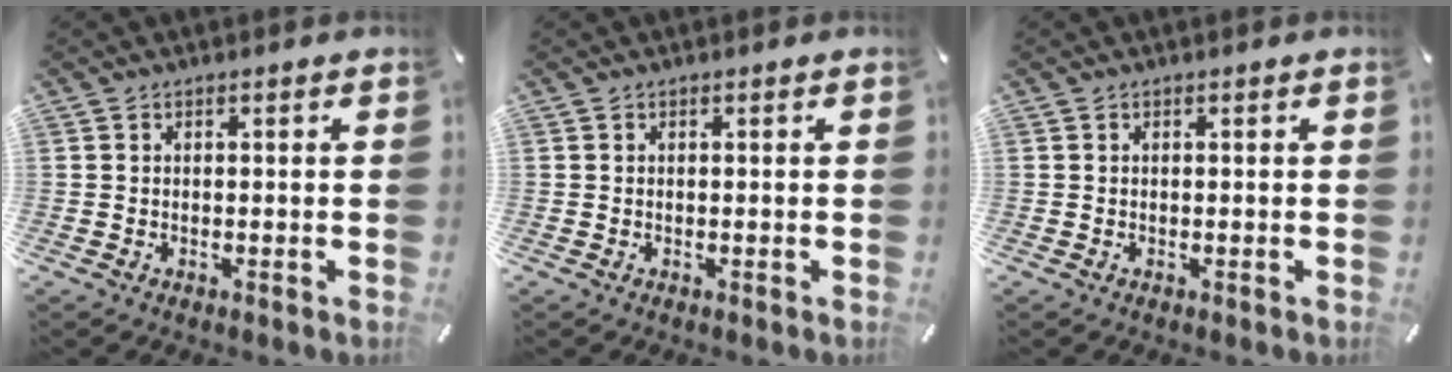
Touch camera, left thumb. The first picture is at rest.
{"total": 0.0}
{"total": 0.0}